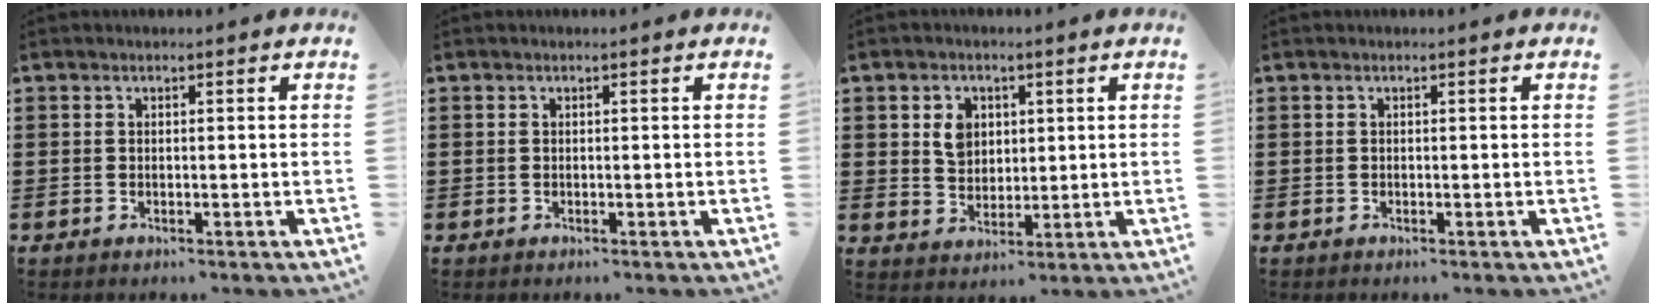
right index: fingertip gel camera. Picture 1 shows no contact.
{"total": 0.0}
{"total": 4.6, "force": [1.6, 3.7, 2.2], "torque": [-0.049, 0.010, 0.026]}
{"total": 0.0}